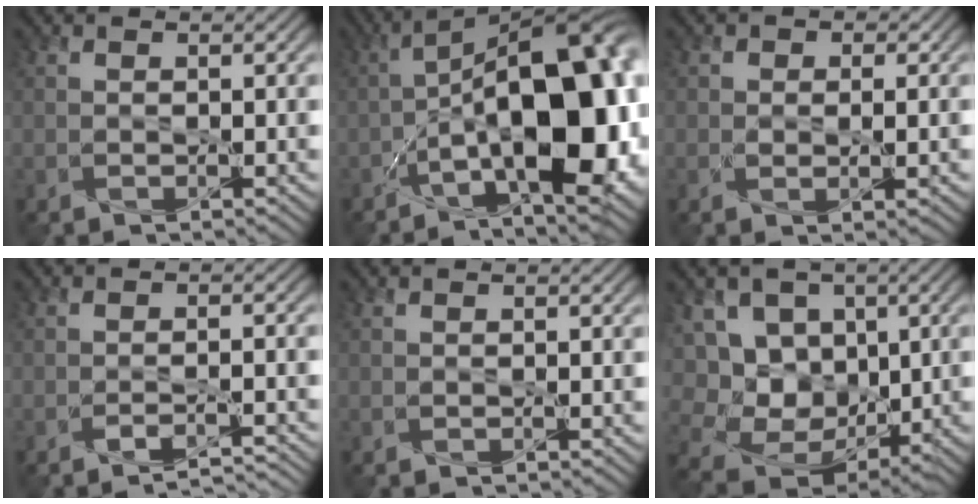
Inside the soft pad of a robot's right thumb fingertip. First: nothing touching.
{"total": 21.5, "force": [-4.8, 9.4, 18.8], "torque": [-0.253, 0.005, -0.087]}
{"total": 2.1, "force": [0.3, 1.7, 1.1], "torque": [-0.020, -0.002, 0.000]}
{"total": 2.8, "force": [-2.3, 0.4, 1.4], "torque": [-0.019, 0.001, -0.041]}
{"total": 0.0}
{"total": 11.4, "force": [0.1, 9.2, 6.8], "torque": [-0.153, -0.004, 0.004]}